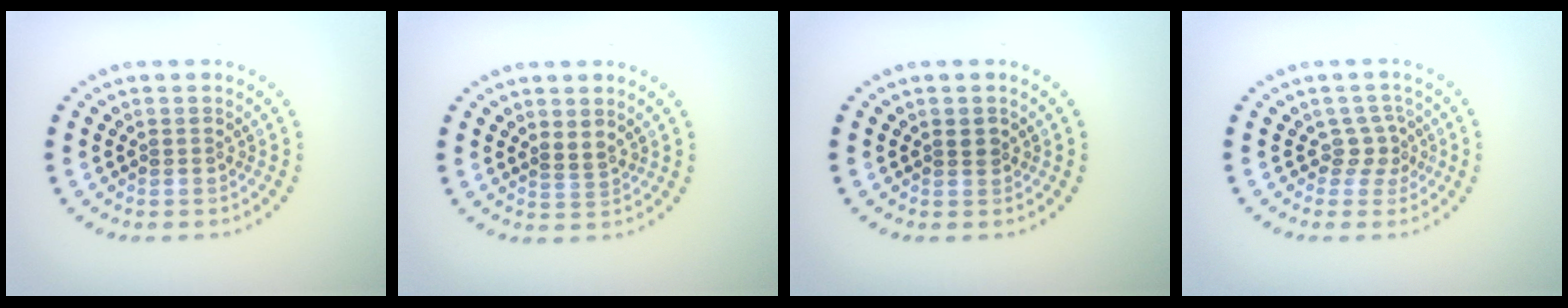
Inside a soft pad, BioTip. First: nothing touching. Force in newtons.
{"total": 1.3, "press": 1.0, "slide": 0.9}
{"total": 0.8, "press": 0.7, "slide": 0.4}
{"total": 2.0, "press": 1.4, "slide": 1.5}